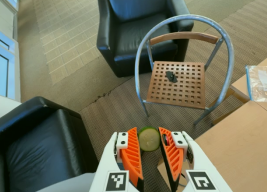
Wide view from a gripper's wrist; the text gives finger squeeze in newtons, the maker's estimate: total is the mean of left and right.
{"total": 9.7, "left": 9.7, "right": 9.6}